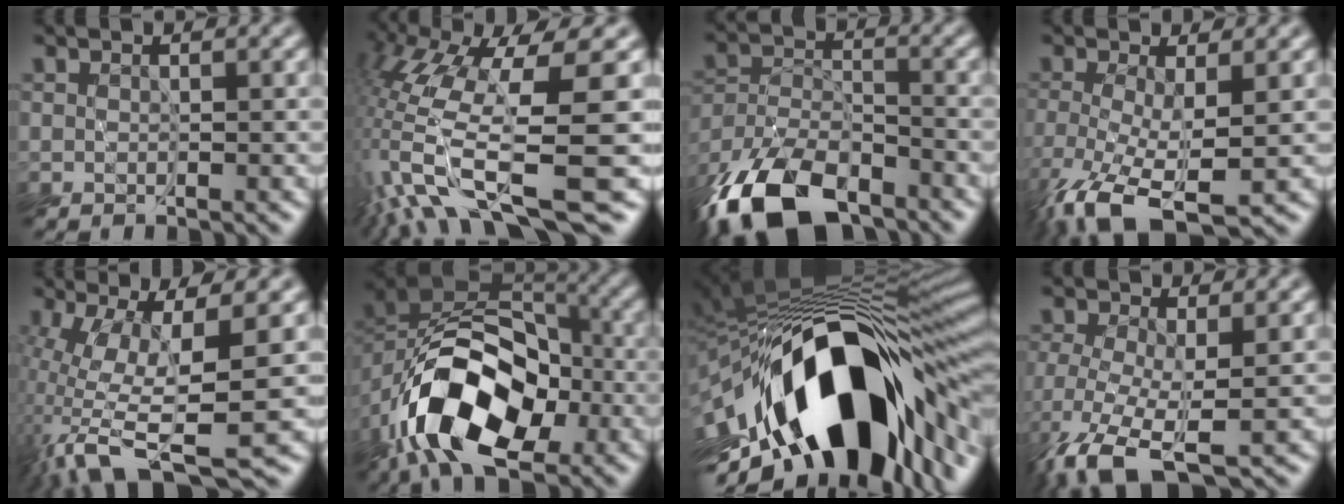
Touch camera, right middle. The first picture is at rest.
{"total": 11.8, "force": [-2.2, 2.1, 11.4], "torque": [-0.227, -0.002, -0.022]}
{"total": 11.5, "force": [-8.7, 4.9, 5.8], "torque": [-0.119, -0.012, -0.162]}
{"total": 7.0, "force": [-3.2, 2.4, 5.7], "torque": [-0.128, -0.024, -0.056]}
{"total": 10.6, "force": [-3.5, 3.0, 9.5], "torque": [-0.202, -0.013, -0.055]}
{"total": 13.0, "force": [-5.9, 7.4, 8.9], "torque": [-0.141, -0.003, -0.116]}
{"total": 17.8, "force": [-5.5, 8.7, 14.5], "torque": [-0.234, -0.008, -0.087]}
{"total": 6.6, "force": [-3.0, 3.0, 5.0], "torque": [-0.120, -0.020, -0.059]}